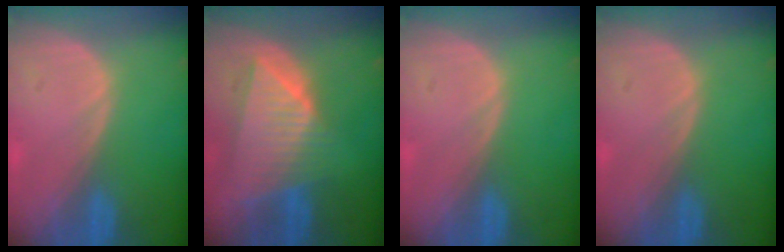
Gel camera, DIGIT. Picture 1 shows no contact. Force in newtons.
{"total": 9.2, "press": 8.2, "slide": 4.2}
{"total": 0.0}
{"total": 0.0}